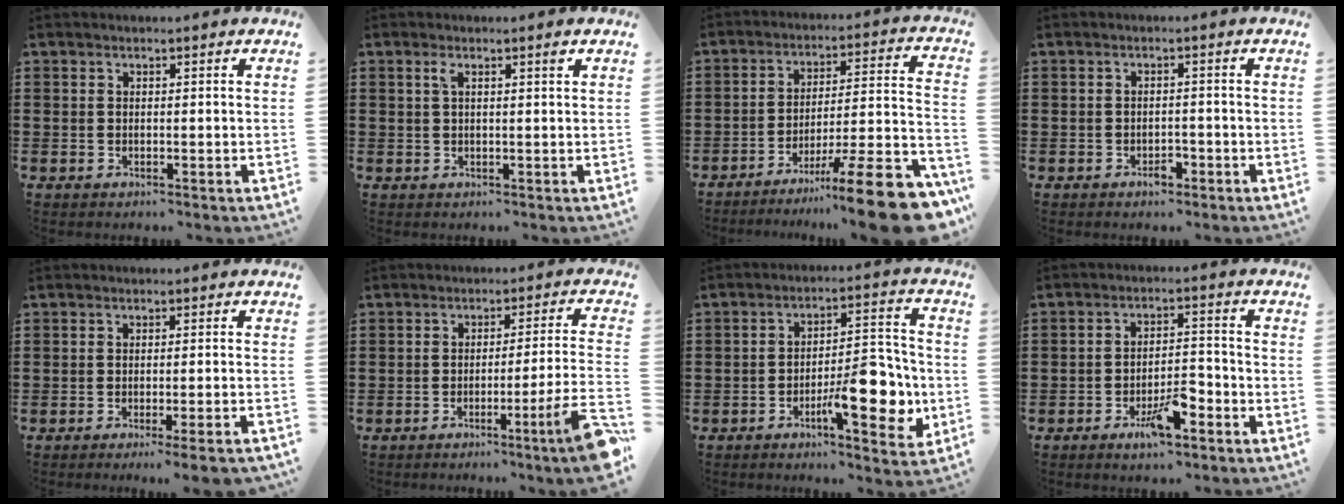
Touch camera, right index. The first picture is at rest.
{"total": 2.1, "force": [0.9, 0.3, 1.8], "torque": [-0.029, 0.000, 0.012]}
{"total": 13.9, "force": [-9.8, 0.9, 9.9], "torque": [-0.127, 0.025, -0.173]}
{"total": 2.0, "force": [-1.5, 0.9, 1.0], "torque": [-0.022, -0.002, -0.029]}
{"total": 2.6, "force": [-2.0, -0.5, 1.6], "torque": [-0.025, -0.006, -0.036]}
{"total": 7.4, "force": [-3.9, -0.6, 6.3], "torque": [-0.105, -0.018, -0.072]}
{"total": 11.1, "force": [-4.2, 3.6, 9.6], "torque": [-0.129, 0.003, -0.070]}
{"total": 6.5, "force": [-3.9, 2.1, 4.8], "torque": [-0.085, 0.007, -0.068]}